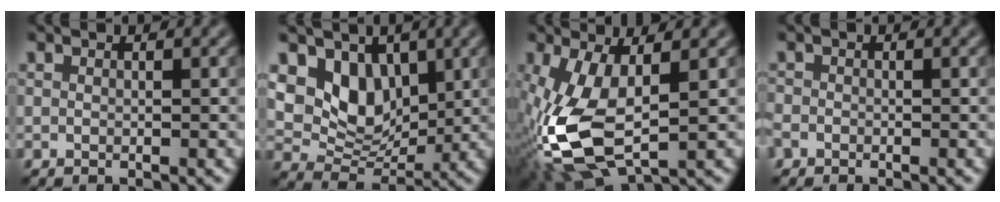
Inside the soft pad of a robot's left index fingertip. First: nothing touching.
{"total": 6.0, "force": [1.9, 4.4, 3.6], "torque": [-0.063, -0.015, 0.029]}
{"total": 10.5, "force": [-1.4, 5.2, 9.0], "torque": [-0.224, -0.018, -0.023]}
{"total": 0.9, "force": [-0.6, 0.7, 0.2], "torque": [-0.002, -0.001, -0.015]}